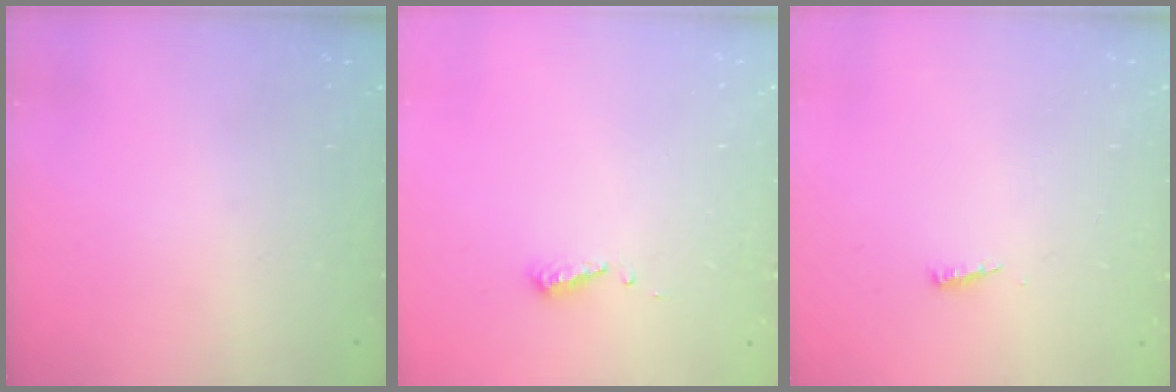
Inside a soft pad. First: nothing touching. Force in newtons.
{"total": 4.2, "press": 4.2, "slide": 0.3}
{"total": 3.5, "press": 3.4, "slide": 0.3}